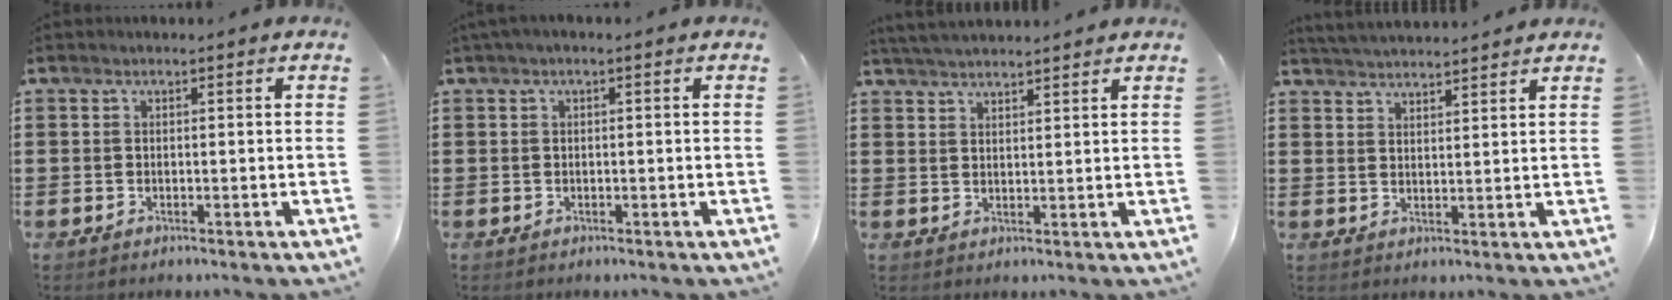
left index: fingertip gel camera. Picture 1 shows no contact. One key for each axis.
{"total": 0.8, "fx": -0.2, "fy": 0.1, "fz": 0.8, "tx": -0.012, "ty": -0.003, "tz": -0.003}
{"total": 3.4, "fx": 3.3, "fy": -0.1, "fz": 0.7, "tx": -0.022, "ty": -0.006, "tz": 0.064}
{"total": 3.0, "fx": 3.0, "fy": -0.4, "fz": 0.0, "tx": -0.010, "ty": -0.009, "tz": 0.056}